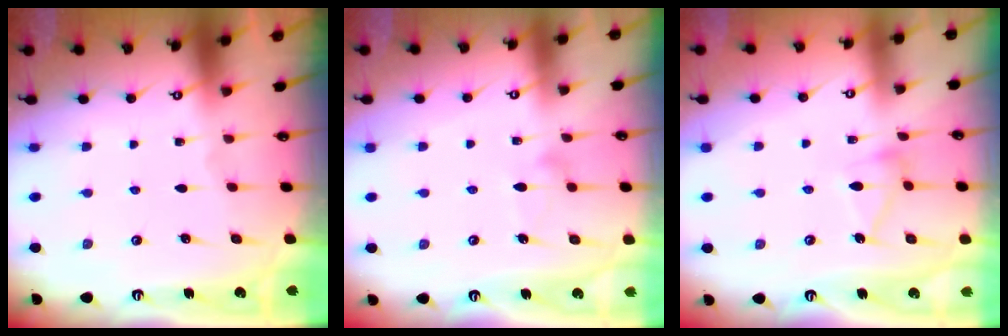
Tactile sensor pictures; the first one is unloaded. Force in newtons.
{"total": 9.4, "press": 9.3, "slide": 0.5}
{"total": 9.7, "press": 9.7, "slide": 0.6}